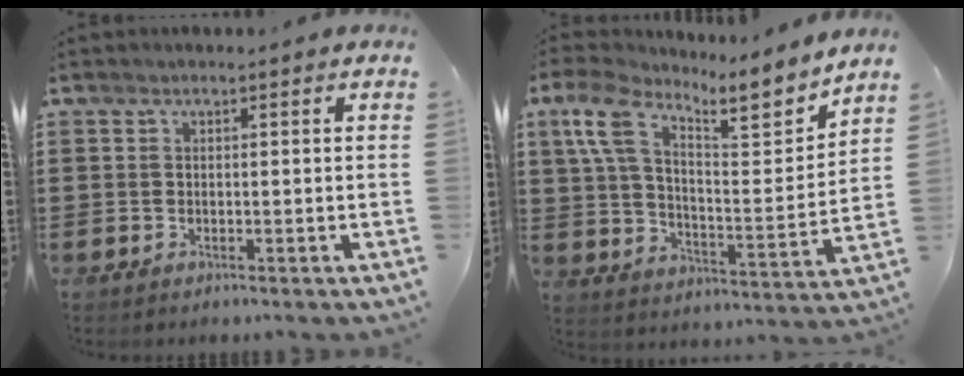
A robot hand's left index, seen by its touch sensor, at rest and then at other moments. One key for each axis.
{"total": 10.4, "fx": 7.8, "fy": 3.1, "fz": 6.1, "tx": -0.128, "ty": -0.050, "tz": 0.128}